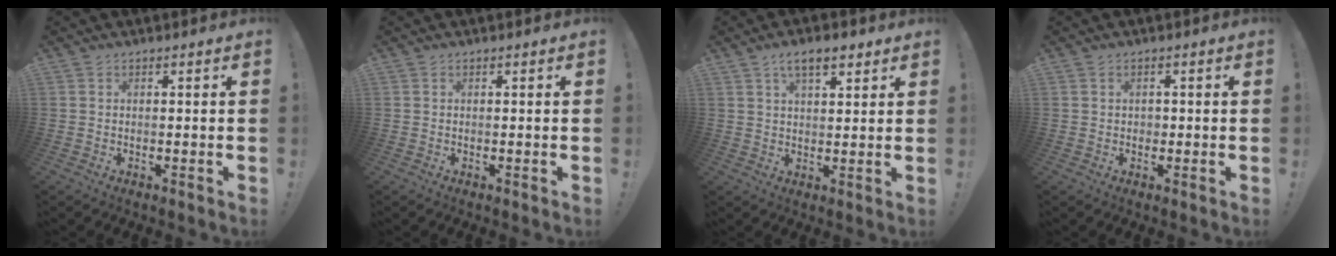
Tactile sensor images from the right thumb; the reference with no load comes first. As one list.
[{"total": 0.0}, {"total": 7.0, "force": [4.1, 3.1, 4.8], "torque": [-0.072, -0.010, 0.072]}, {"total": 1.1, "force": [-0.2, 1.1, 0.3], "torque": [-0.003, 0.003, -0.005]}]